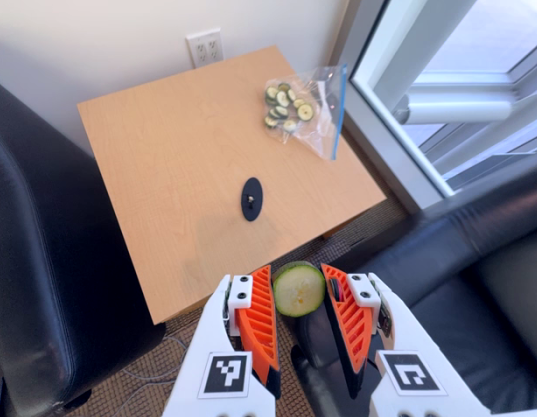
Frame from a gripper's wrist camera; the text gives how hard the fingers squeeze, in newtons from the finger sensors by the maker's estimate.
{"total": 8.8, "left": 8.8, "right": 8.8}